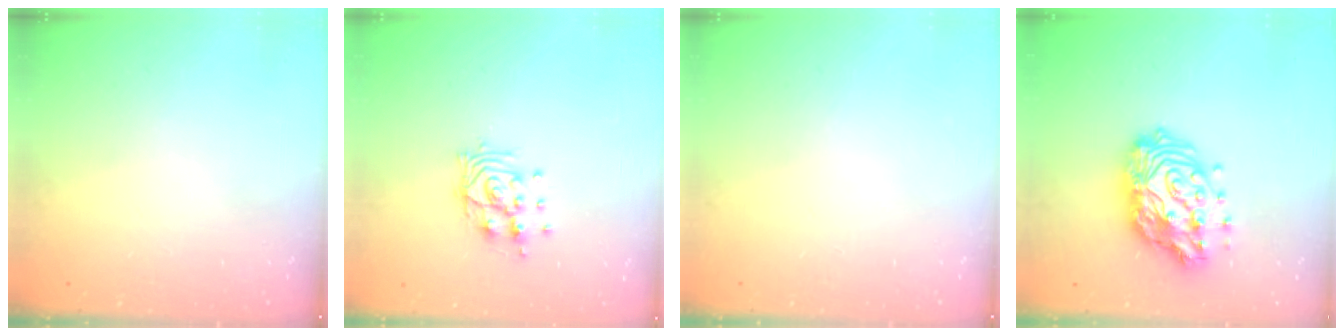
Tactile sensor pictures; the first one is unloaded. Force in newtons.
{"total": 10.3, "press": 10.3, "slide": 0.9}
{"total": 0.0}
{"total": 16.8, "press": 16.7, "slide": 1.6}